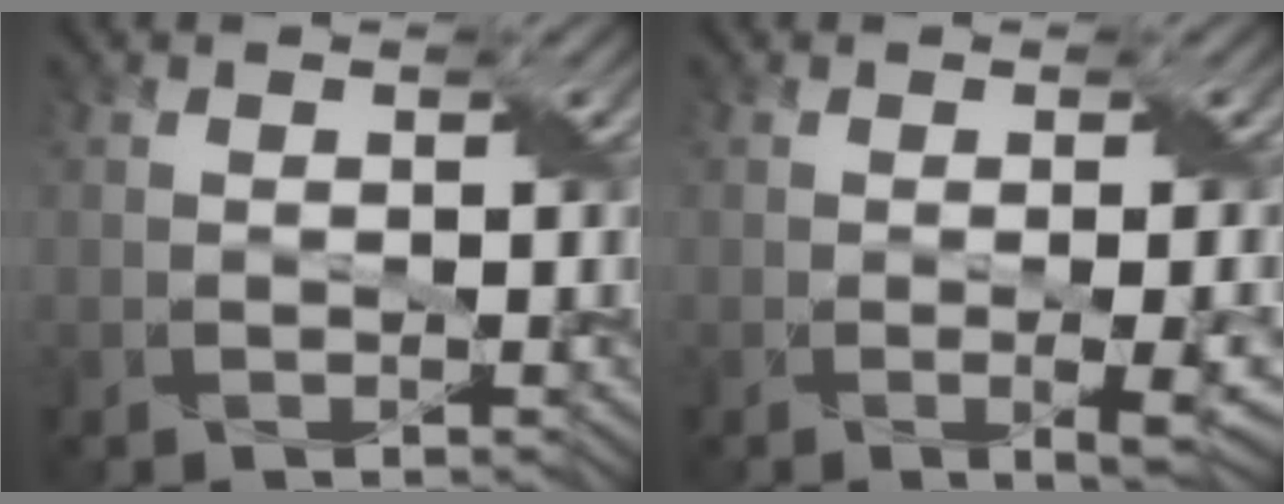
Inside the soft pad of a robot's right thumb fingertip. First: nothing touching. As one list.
[{"total": 3.2, "force": [-0.5, 0.5, 3.1], "torque": [-0.052, 0.001, -0.004]}]